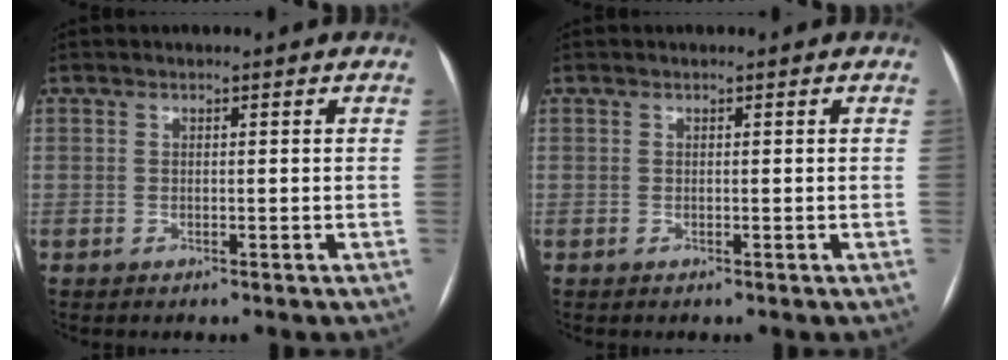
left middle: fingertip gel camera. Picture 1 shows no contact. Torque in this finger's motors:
{"motor_torque": [0.04, 0.05, 0.01, 0.00]}